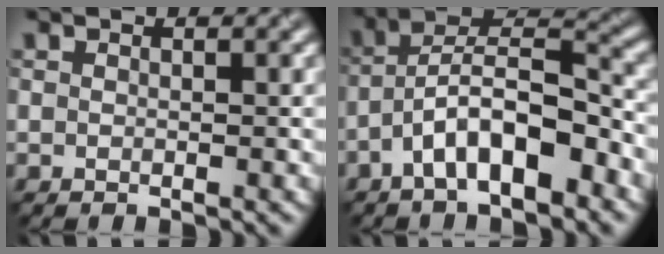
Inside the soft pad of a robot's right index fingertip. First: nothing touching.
{"total": 7.7, "force": [-4.5, 2.2, 5.8], "torque": [-0.102, 0.030, -0.071]}